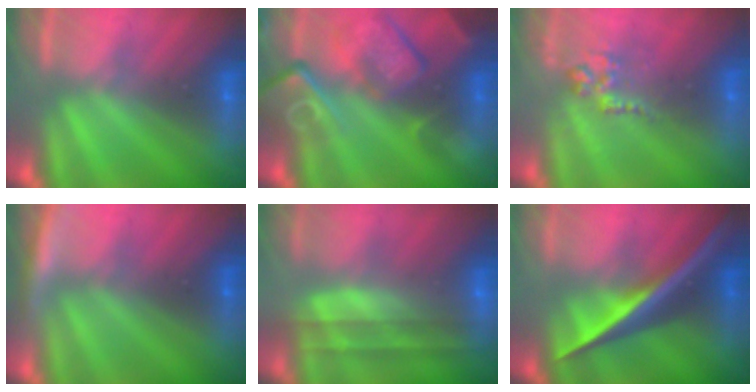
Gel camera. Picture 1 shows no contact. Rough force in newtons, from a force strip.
{"total": 8.6}
{"total": 2.8}
{"total": 3.8}
{"total": 7.6}
{"total": 2.5}